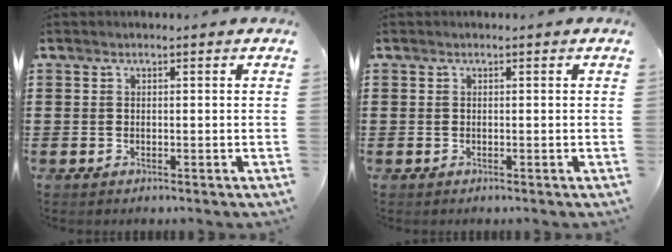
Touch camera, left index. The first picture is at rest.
{"total": 0.0}